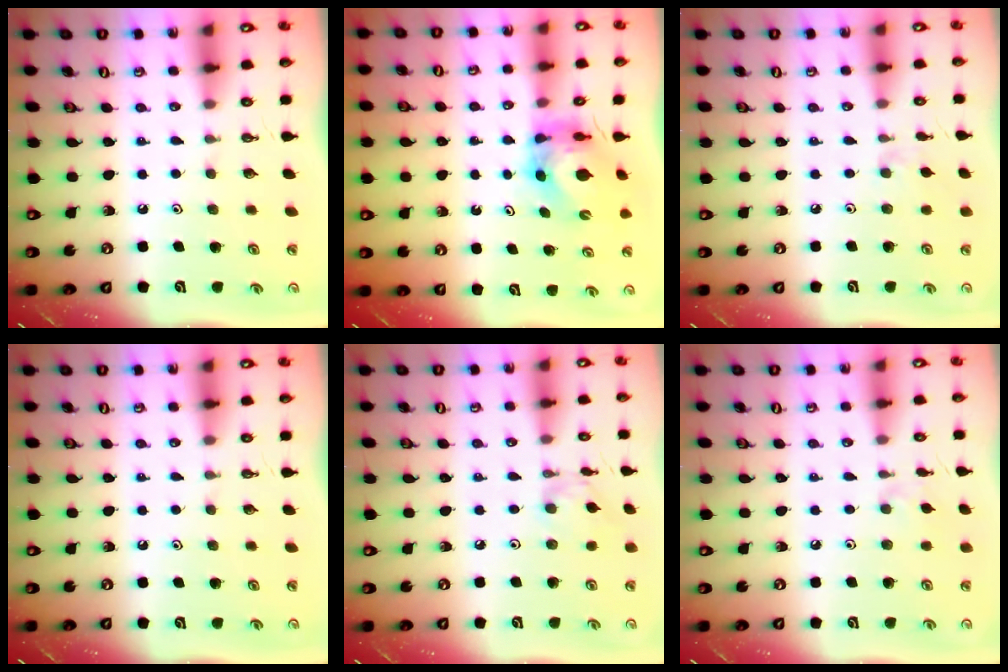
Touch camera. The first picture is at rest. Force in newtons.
{"total": 5.8, "press": 5.8, "slide": 0.6}
{"total": 1.5, "press": 1.4, "slide": 0.4}
{"total": 0.0}
{"total": 2.0, "press": 2.0, "slide": 0.3}
{"total": 1.9, "press": 1.8, "slide": 0.4}